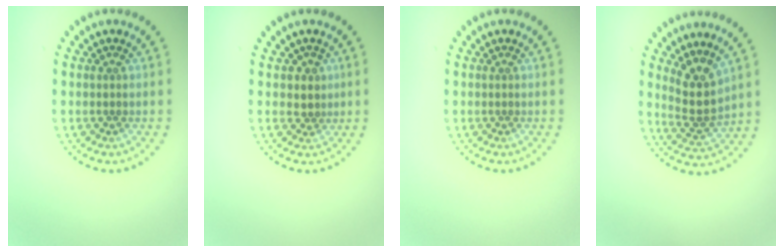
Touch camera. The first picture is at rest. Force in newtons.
{"total": 1.5, "press": 1.2, "slide": 1.0}
{"total": 0.0}
{"total": 3.3, "press": 2.7, "slide": 1.8}